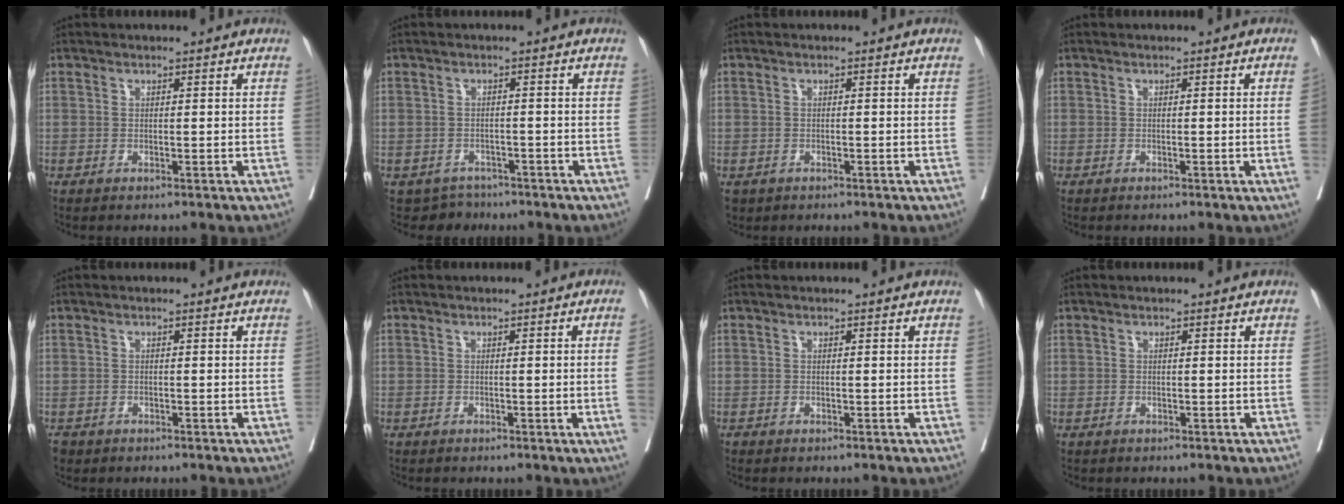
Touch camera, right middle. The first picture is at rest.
{"total": 3.6, "force": [-2.9, 2.2, -0.6], "torque": [0.012, 0.004, -0.045]}
{"total": 1.6, "force": [-1.0, 1.3, 0.3], "torque": [-0.009, 0.000, -0.012]}
{"total": 1.3, "force": [-0.1, -0.6, 1.1], "torque": [-0.008, 0.000, -0.001]}
{"total": 1.8, "force": [-1.3, 1.2, 0.3], "torque": [-0.010, 0.000, -0.024]}
{"total": 2.8, "force": [-0.3, -1.2, 2.6], "torque": [-0.033, -0.004, 0.000]}
{"total": 0.0}
{"total": 0.0}